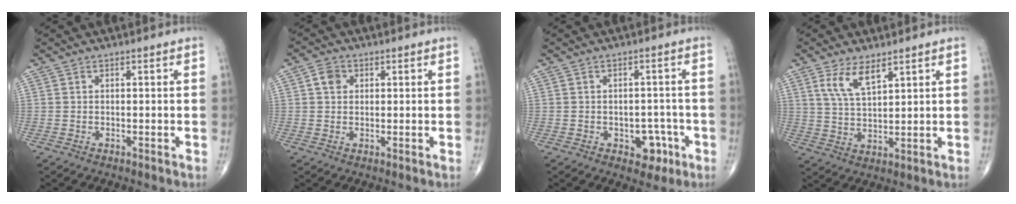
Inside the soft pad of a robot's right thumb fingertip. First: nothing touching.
{"total": 3.1, "force": [0.9, 2.5, 1.6], "torque": [-0.018, 0.002, 0.013]}
{"total": 5.2, "force": [-2.2, 3.5, 3.1], "torque": [-0.010, 0.017, -0.025]}
{"total": 6.4, "force": [3.8, 2.5, 4.6], "torque": [-0.082, -0.021, 0.078]}